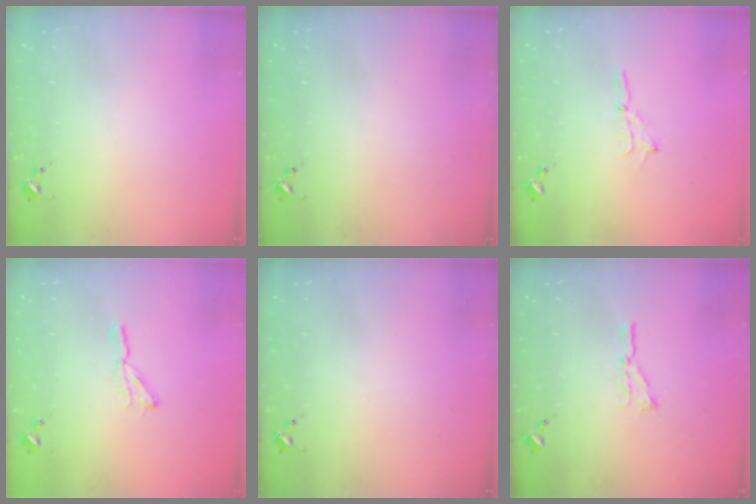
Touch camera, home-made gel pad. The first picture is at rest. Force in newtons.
{"total": 0.0}
{"total": 2.3, "press": 2.3, "slide": 0.2}
{"total": 5.3, "press": 5.3, "slide": 0.5}
{"total": 0.0}
{"total": 6.4, "press": 6.3, "slide": 0.6}